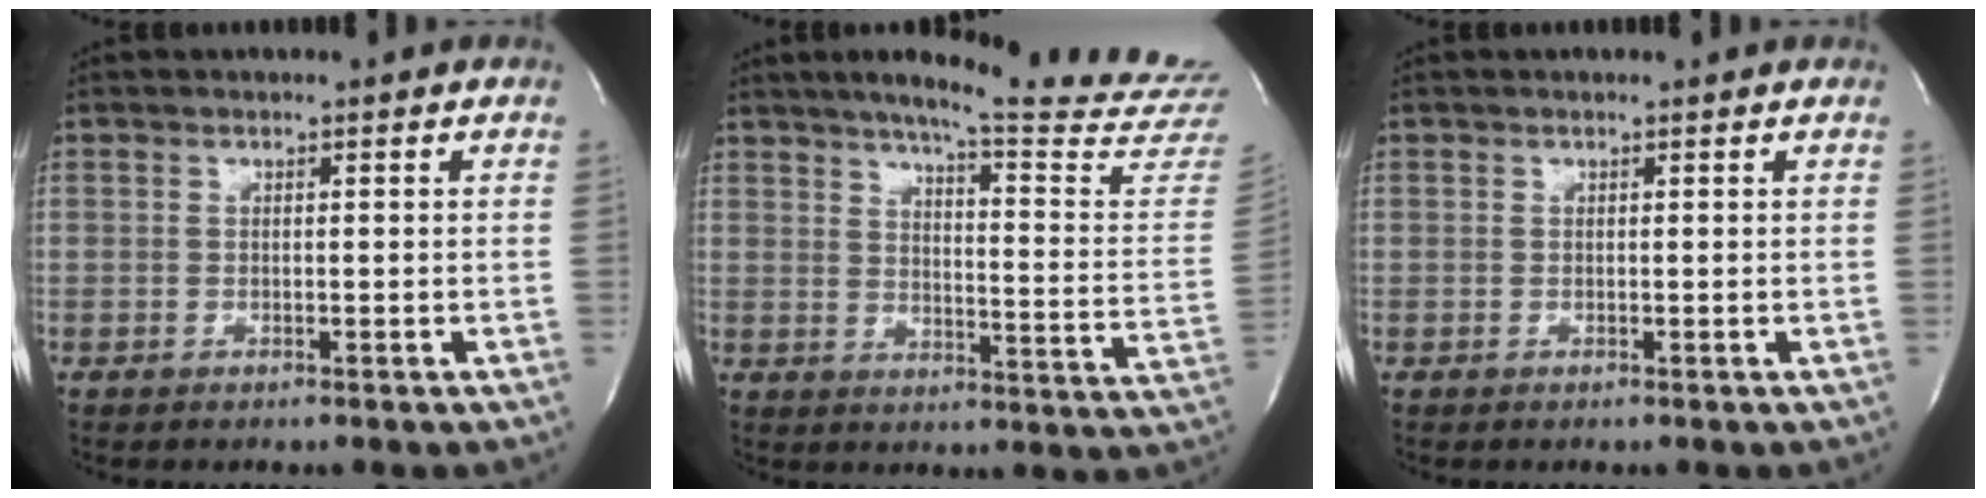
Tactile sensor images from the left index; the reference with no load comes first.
{"total": 23.9, "force": [21.8, -0.9, 9.7], "torque": [-0.138, -0.112, 0.260]}
{"total": 0.6, "force": [0.5, 0.0, 0.1], "torque": [-0.005, 0.000, 0.006]}